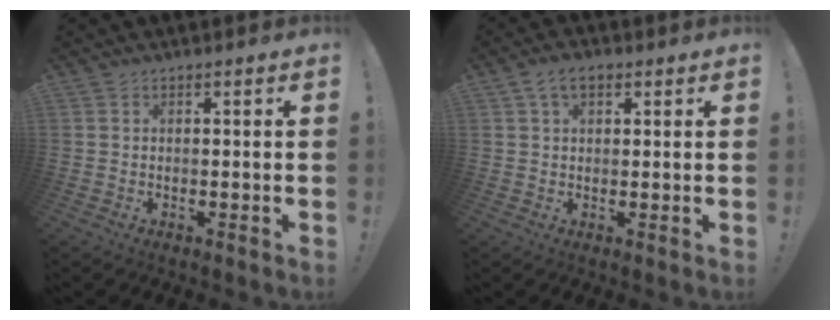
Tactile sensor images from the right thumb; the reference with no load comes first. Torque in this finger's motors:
{"motor_torque": [-0.46, 0.46, 0.02, -0.01, 0.00]}